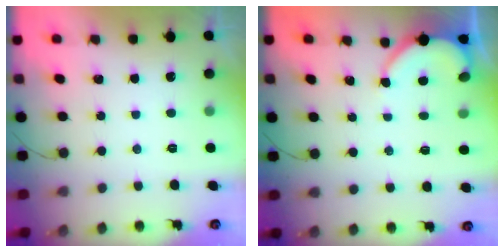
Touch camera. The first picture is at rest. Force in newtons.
{"total": 4.1, "press": 4.1, "slide": 0.4}